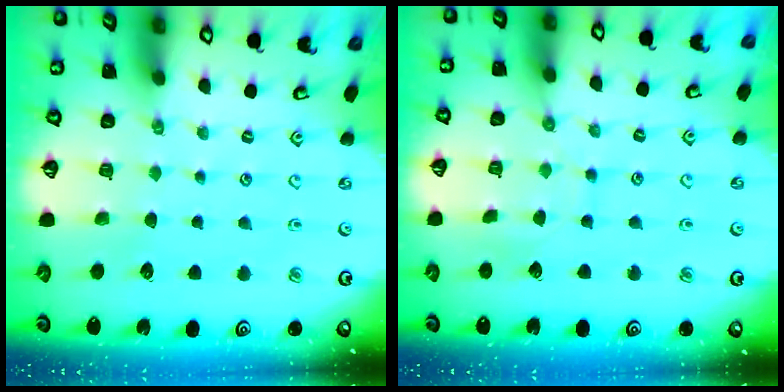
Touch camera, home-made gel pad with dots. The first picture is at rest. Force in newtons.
{"total": 5.9, "press": 5.9, "slide": 0.2}